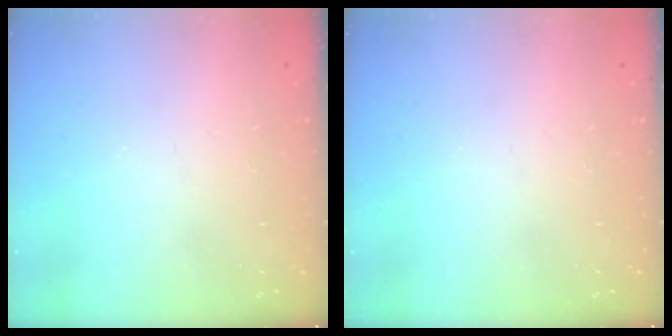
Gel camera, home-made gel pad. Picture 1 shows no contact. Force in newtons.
{"total": 0.0}